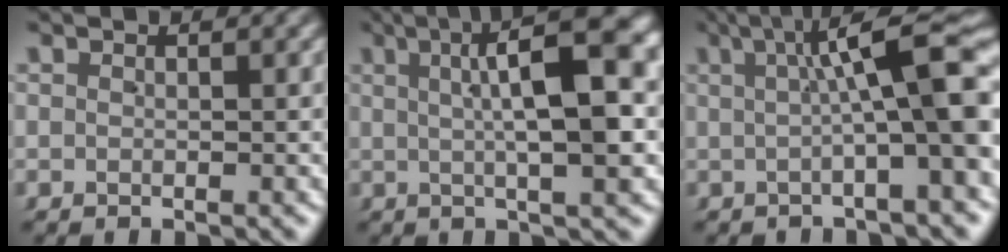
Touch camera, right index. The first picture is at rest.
{"total": 10.4, "force": [3.2, 2.3, 9.6], "torque": [-0.114, 0.041, 0.038]}
{"total": 9.1, "force": [1.3, 2.0, 8.8], "torque": [-0.099, 0.024, 0.014]}